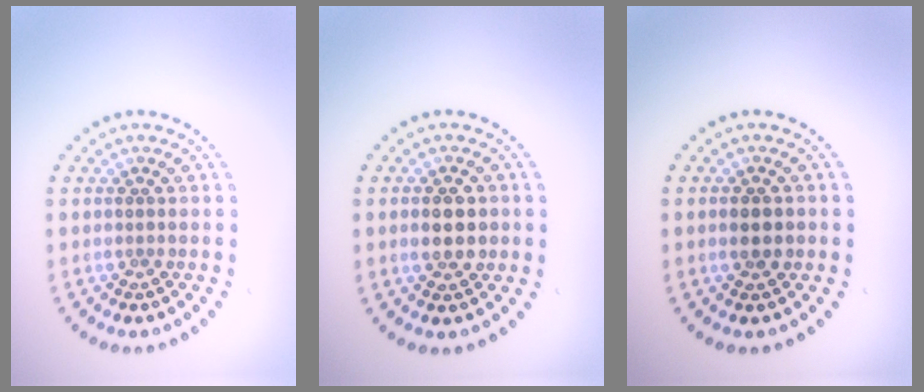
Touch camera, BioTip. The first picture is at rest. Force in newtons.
{"total": 2.7, "press": 2.7, "slide": 0.1}
{"total": 2.3, "press": 2.3, "slide": 0.1}